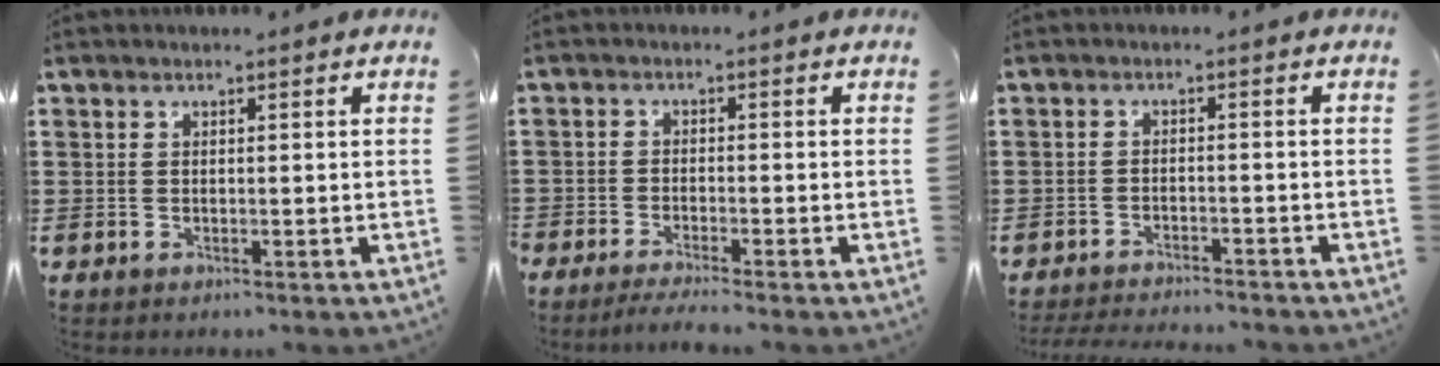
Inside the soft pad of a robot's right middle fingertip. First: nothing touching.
{"total": 2.2, "force": [-2.2, -0.1, 0.5], "torque": [-0.010, 0.002, -0.044]}
{"total": 2.8, "force": [-2.8, 0.1, 0.3], "torque": [-0.007, 0.000, -0.059]}